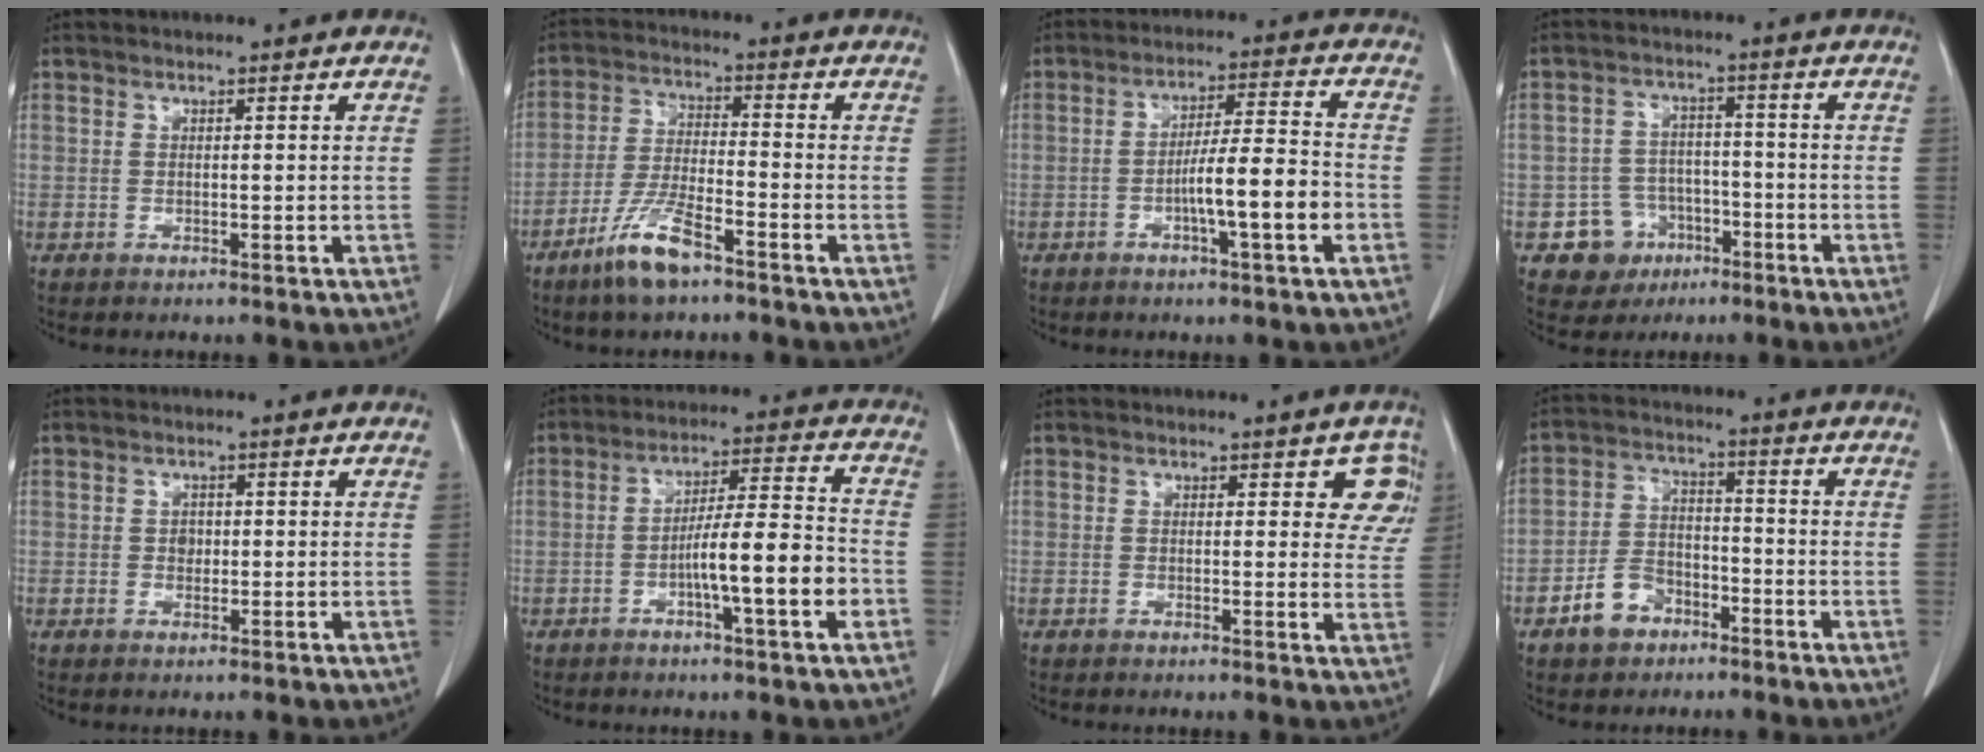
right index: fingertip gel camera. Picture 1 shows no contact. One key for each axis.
{"total": 8.3, "fx": -5.6, "fy": 1.4, "fz": 6.0, "tx": -0.125, "ty": -0.013, "tz": -0.109}
{"total": 9.0, "fx": -2.9, "fy": 0.2, "fz": 8.5, "tx": -0.141, "ty": 0.008, "tz": -0.050}
{"total": 6.7, "fx": -3.1, "fy": 5.9, "fz": 1.1, "tx": -0.011, "ty": 0.013, "tz": -0.041}
{"total": 1.4, "fx": 0.0, "fy": 1.1, "fz": 0.8, "tx": -0.012, "ty": 0.002, "tz": 0.001}
{"total": 10.6, "fx": -3.4, "fy": 0.5, "fz": 10.0, "tx": -0.163, "ty": 0.010, "tz": -0.056}
{"total": 5.2, "fx": 2.3, "fy": 2.8, "fz": 3.7, "tx": -0.010, "ty": 0.001, "tz": 0.017}
{"total": 6.8, "fx": -4.0, "fy": 4.6, "fz": 3.0, "tx": -0.068, "ty": 0.015, "tz": -0.068}